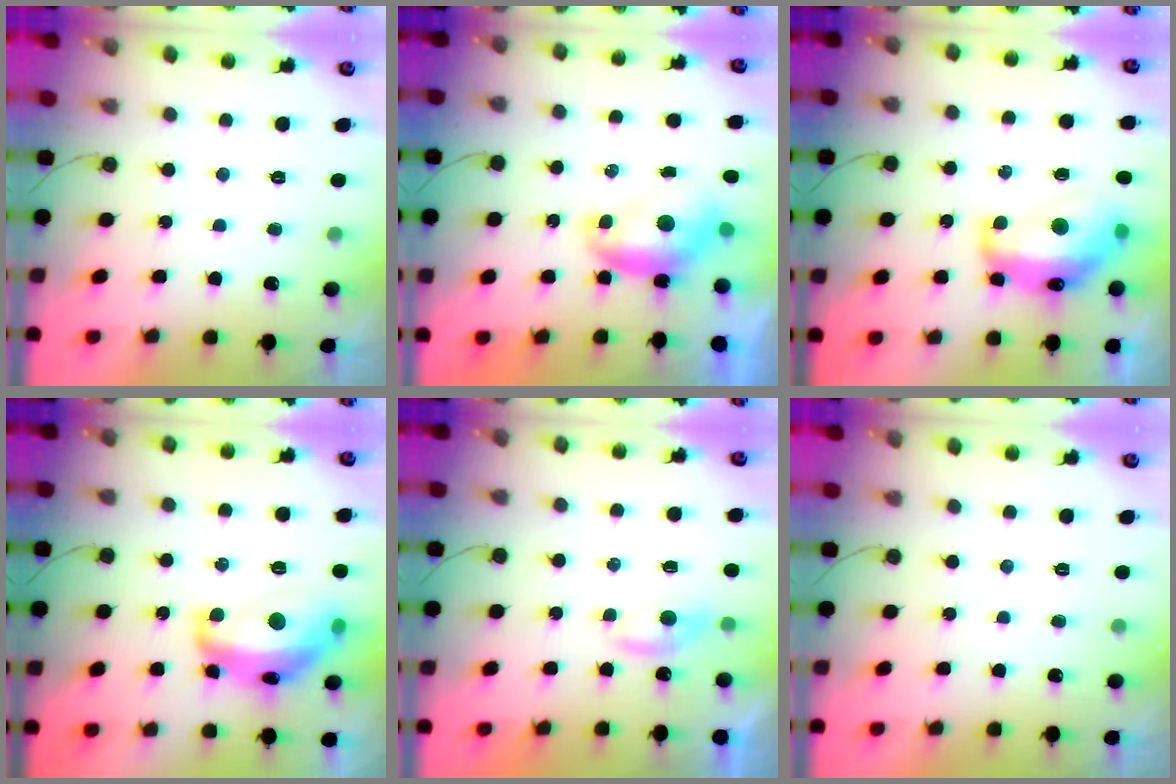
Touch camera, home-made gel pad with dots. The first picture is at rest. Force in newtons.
{"total": 7.7, "press": 7.7, "slide": 0.3}
{"total": 16.1, "press": 16.0, "slide": 1.5}
{"total": 15.7, "press": 15.6, "slide": 1.1}
{"total": 4.8, "press": 4.8, "slide": 0.6}
{"total": 0.0}